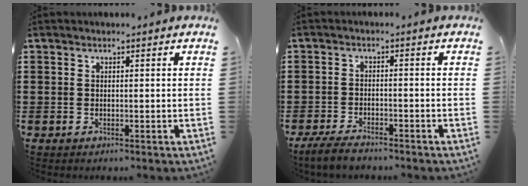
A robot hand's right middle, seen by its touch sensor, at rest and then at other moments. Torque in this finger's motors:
{"motor_torque": [2.14, 0.00, 0.36, 0.11]}